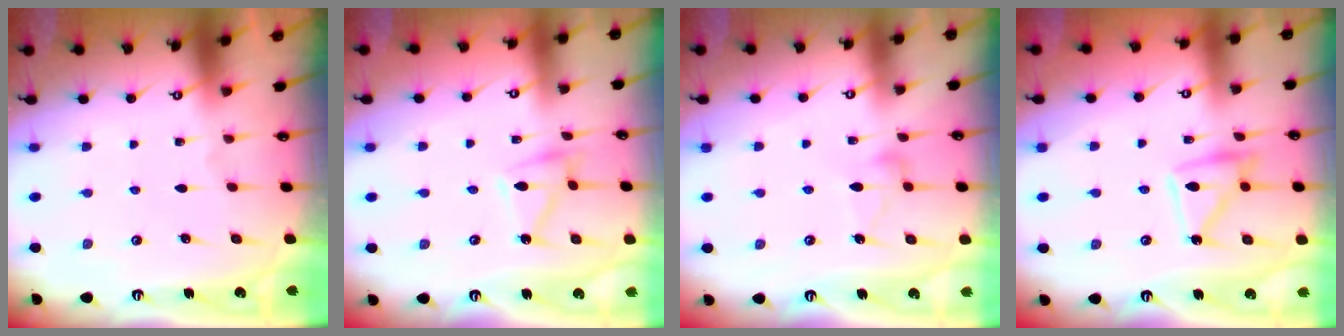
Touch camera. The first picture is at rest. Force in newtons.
{"total": 7.3, "press": 7.2, "slide": 0.4}
{"total": 10.1, "press": 10.1, "slide": 0.5}
{"total": 11.6, "press": 11.5, "slide": 1.0}